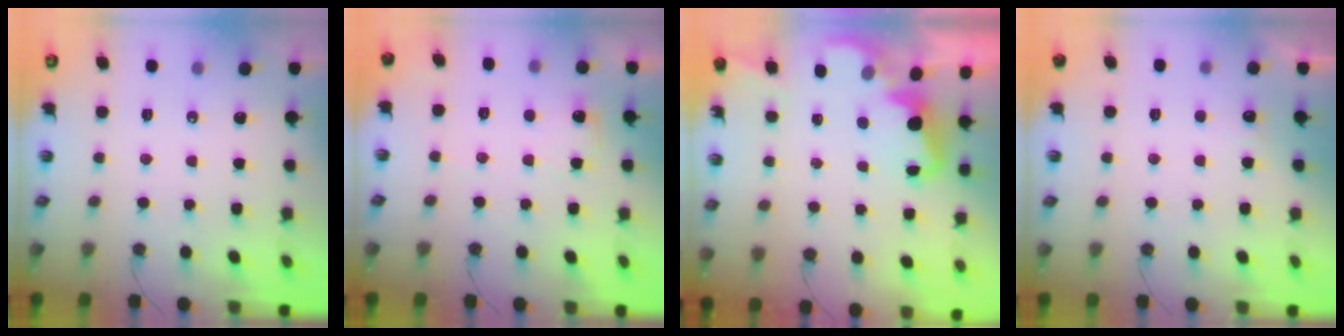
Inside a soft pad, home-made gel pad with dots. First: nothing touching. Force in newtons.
{"total": 6.9, "press": 6.8, "slide": 1.2}
{"total": 2.7, "press": 2.7, "slide": 0.7}
{"total": 5.0, "press": 4.8, "slide": 1.2}